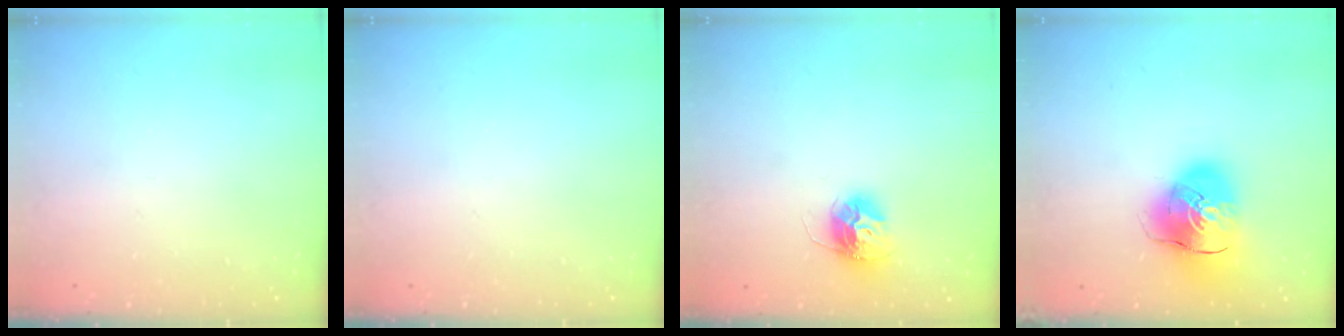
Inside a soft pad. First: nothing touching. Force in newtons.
{"total": 0.0}
{"total": 12.4, "press": 12.4, "slide": 1.0}
{"total": 13.9, "press": 13.7, "slide": 2.4}